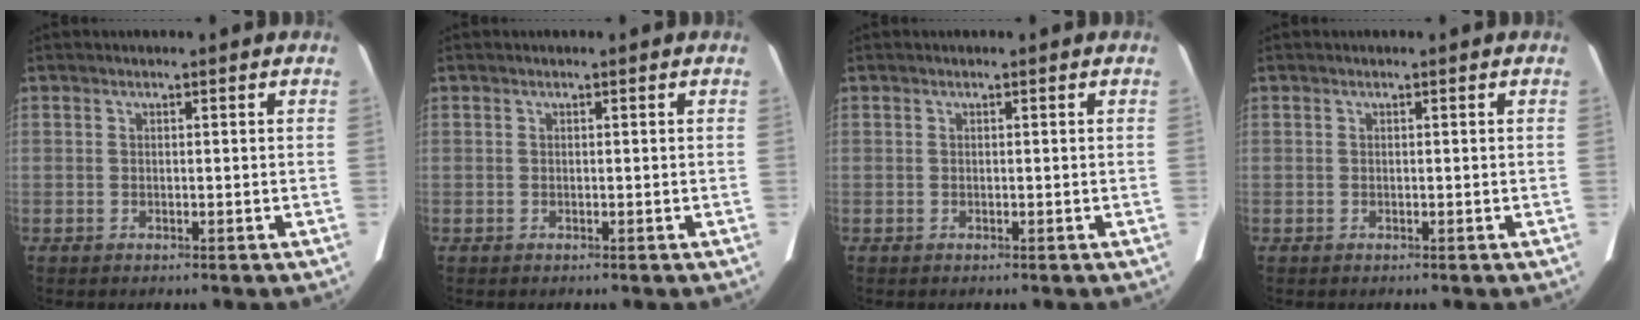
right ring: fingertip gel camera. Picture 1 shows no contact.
{"total": 0.0}
{"total": 0.0}
{"total": 0.0}